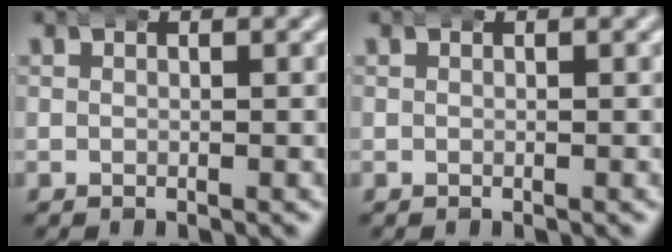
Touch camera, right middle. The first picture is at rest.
{"total": 0.0}